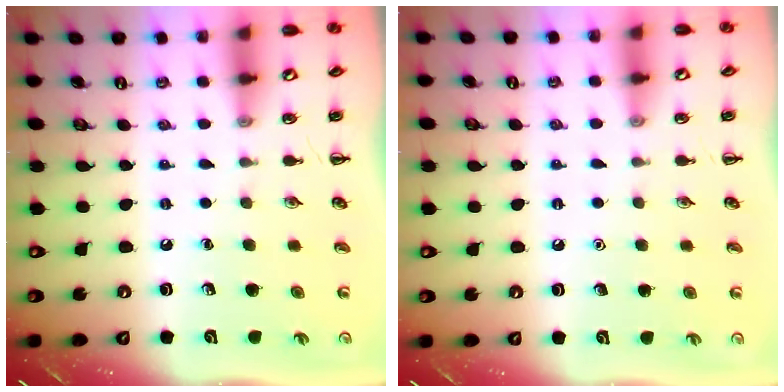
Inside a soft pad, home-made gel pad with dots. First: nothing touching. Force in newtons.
{"total": 1.5, "press": 1.5, "slide": 0.1}